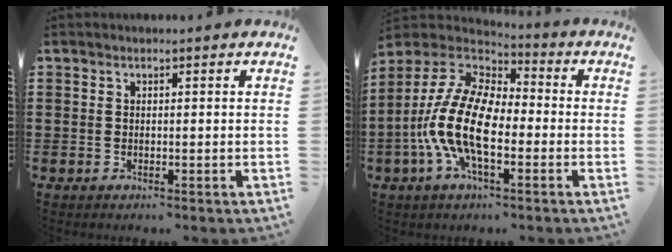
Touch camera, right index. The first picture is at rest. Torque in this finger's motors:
{"motor_torque": [2.14, 0.00, 1.05, 0.21]}